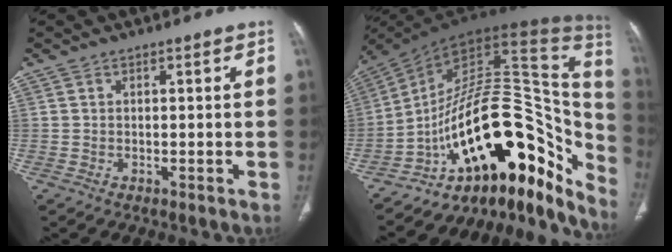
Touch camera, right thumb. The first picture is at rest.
{"total": 32.3, "force": [-13.5, 16.3, 24.5], "torque": [-0.236, 0.122, -0.193]}